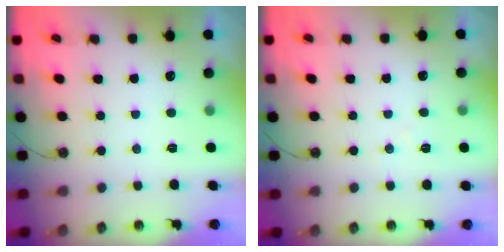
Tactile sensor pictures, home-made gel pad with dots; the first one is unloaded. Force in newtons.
{"total": 4.4, "press": 4.4, "slide": 0.6}